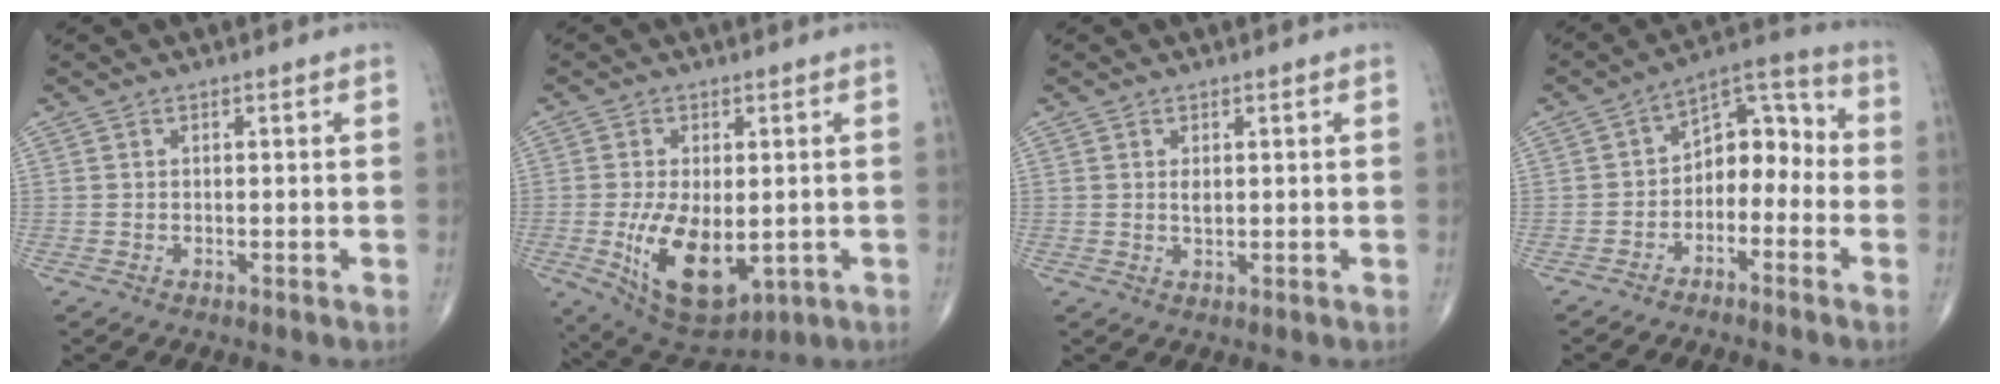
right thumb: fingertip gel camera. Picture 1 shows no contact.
{"total": 13.8, "force": [-2.6, 7.2, 11.4], "torque": [-0.186, -0.017, -0.019]}
{"total": 1.4, "force": [0.3, 0.7, 1.2], "torque": [-0.020, -0.004, 0.009]}
{"total": 9.9, "force": [-2.6, 6.6, 6.9], "torque": [-0.069, 0.058, -0.056]}